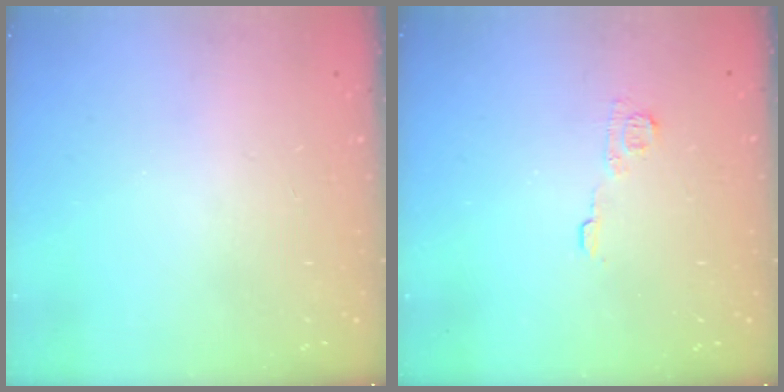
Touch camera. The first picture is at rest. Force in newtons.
{"total": 5.4, "press": 5.4, "slide": 0.3}